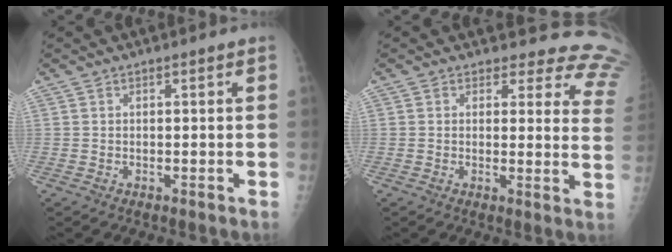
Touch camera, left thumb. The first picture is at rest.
{"total": 14.2, "force": [13.4, 4.5, 0.8], "torque": [0.045, -0.119, 0.104]}